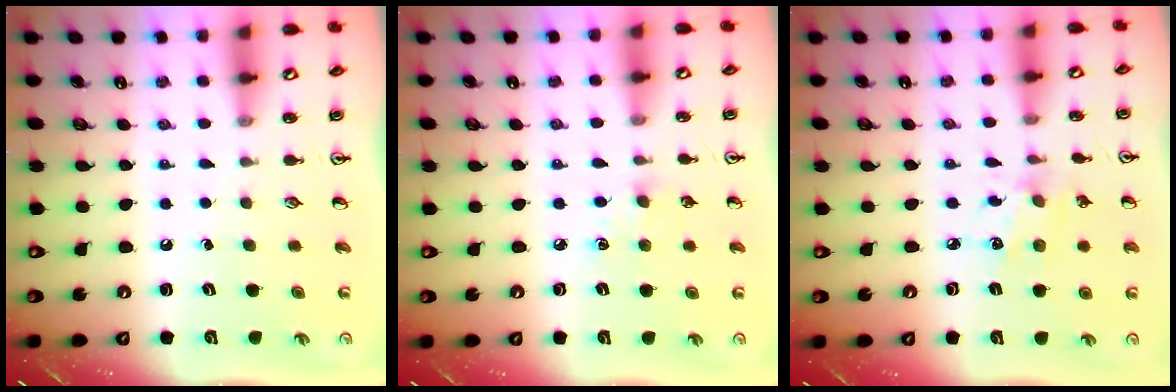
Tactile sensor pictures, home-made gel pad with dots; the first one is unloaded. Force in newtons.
{"total": 5.5, "press": 5.4, "slide": 0.8}
{"total": 5.0, "press": 4.7, "slide": 1.6}